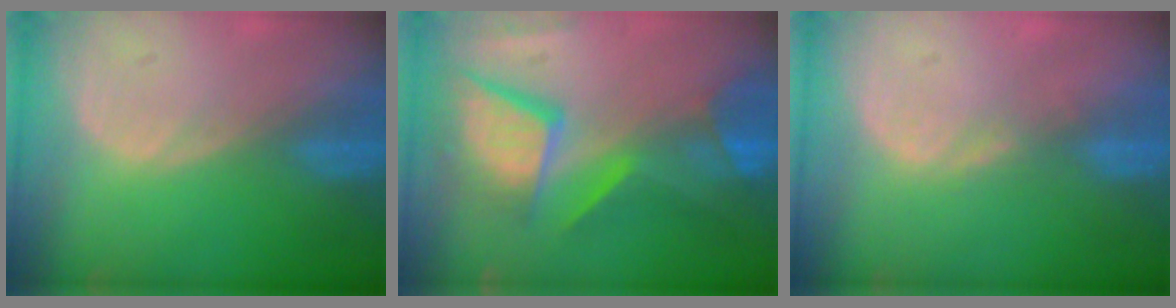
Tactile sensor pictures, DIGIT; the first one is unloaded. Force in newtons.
{"total": 12.4, "press": 10.2, "slide": 7.1}
{"total": 1.9, "press": 1.5, "slide": 1.1}